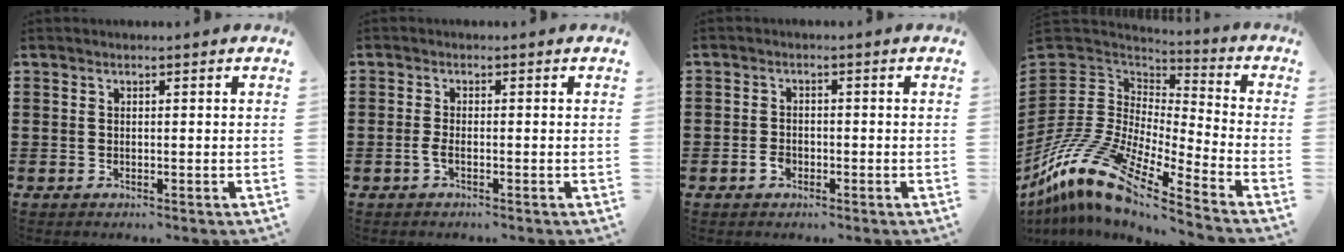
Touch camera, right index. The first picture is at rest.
{"total": 1.5, "force": [-0.7, 0.3, 1.3], "torque": [-0.032, -0.003, -0.014]}
{"total": 1.9, "force": [-1.0, 1.2, 1.1], "torque": [-0.023, 0.001, -0.020]}
{"total": 13.7, "force": [-10.5, 3.8, 8.0], "torque": [-0.212, 0.001, -0.215]}